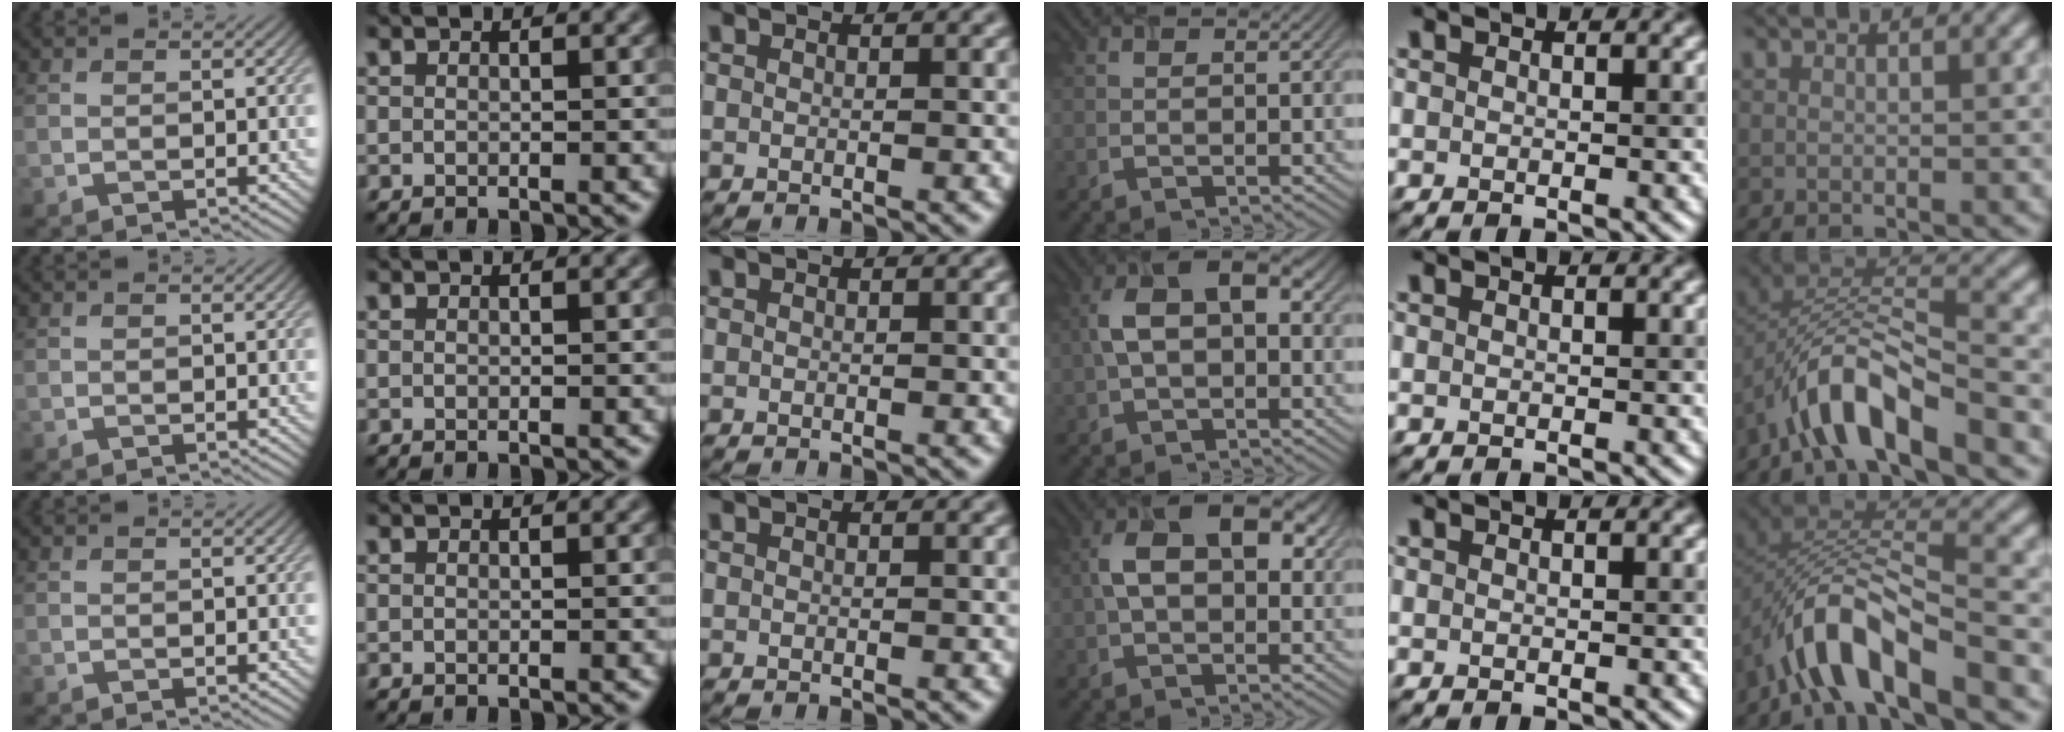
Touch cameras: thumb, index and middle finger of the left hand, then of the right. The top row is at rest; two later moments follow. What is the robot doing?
{"motion": "lift_and_place", "object": "timer"}